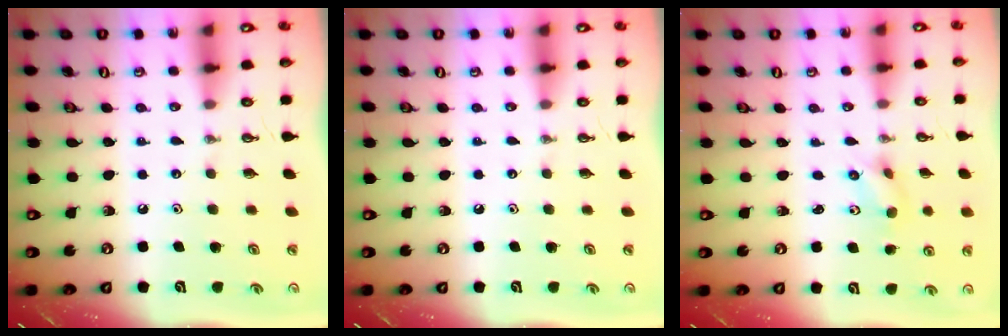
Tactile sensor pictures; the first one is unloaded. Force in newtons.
{"total": 0.0}
{"total": 2.1, "press": 1.9, "slide": 0.9}